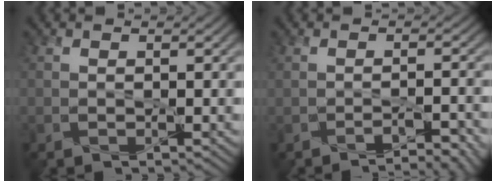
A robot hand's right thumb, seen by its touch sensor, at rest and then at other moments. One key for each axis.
{"total": 3.4, "fx": -2.5, "fy": 0.6, "fz": 2.2, "tx": -0.030, "ty": 0.003, "tz": -0.034}